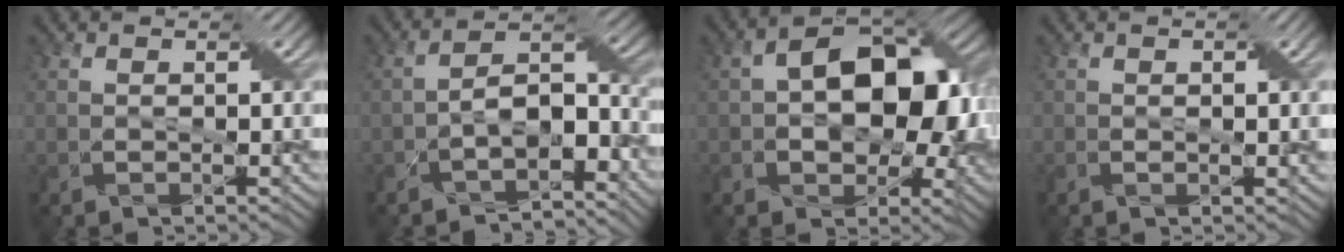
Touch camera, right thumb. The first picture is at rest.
{"total": 7.1, "force": [-4.2, 3.5, 4.5], "torque": [-0.065, 0.000, -0.079]}
{"total": 13.7, "force": [0.8, 8.6, 10.7], "torque": [-0.150, 0.011, 0.006]}
{"total": 2.4, "force": [0.4, 0.5, 2.3], "torque": [-0.038, 0.003, 0.006]}